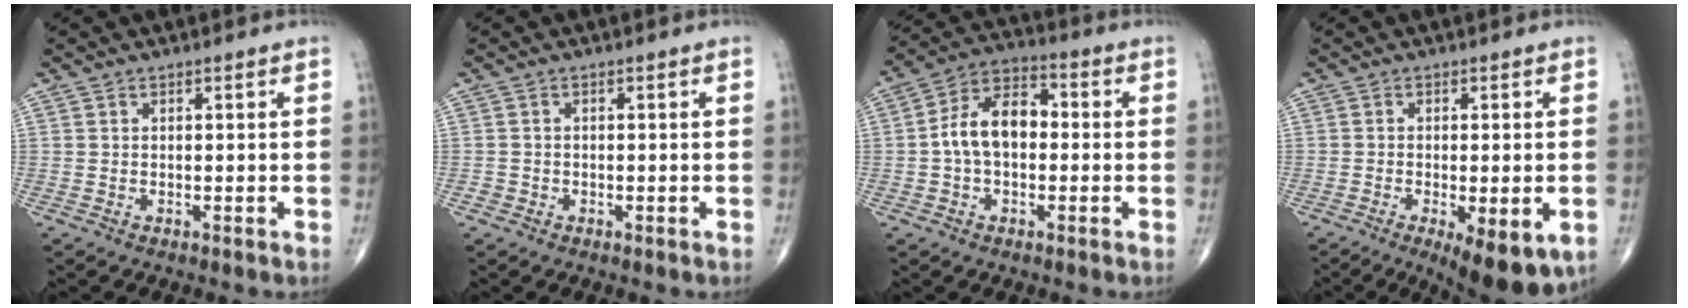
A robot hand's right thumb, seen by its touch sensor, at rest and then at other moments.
{"total": 0.9, "force": [-0.4, 0.8, 0.1], "torque": [0.007, 0.004, -0.009]}
{"total": 10.6, "force": [-0.3, 6.7, 8.2], "torque": [-0.133, 0.036, -0.017]}
{"total": 11.2, "force": [-4.5, 3.8, 9.4], "torque": [-0.127, -0.013, -0.061]}